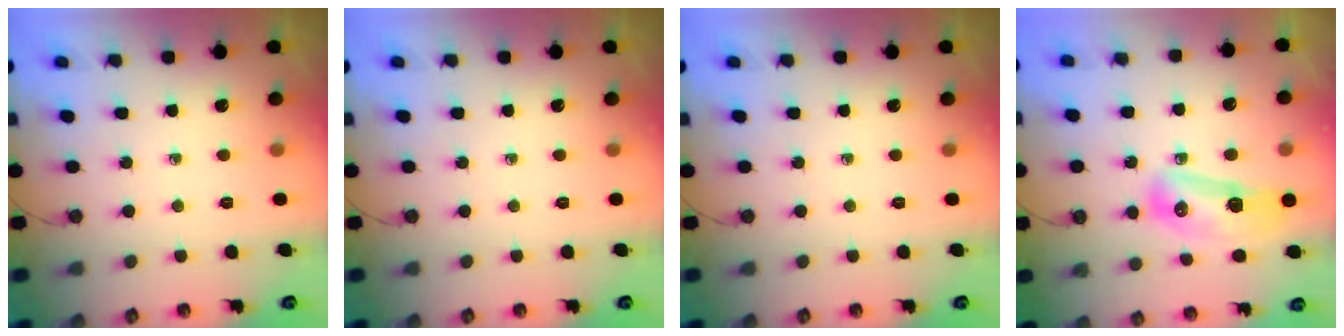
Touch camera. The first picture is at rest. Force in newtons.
{"total": 0.0}
{"total": 0.0}
{"total": 14.2, "press": 12.9, "slide": 6.0}